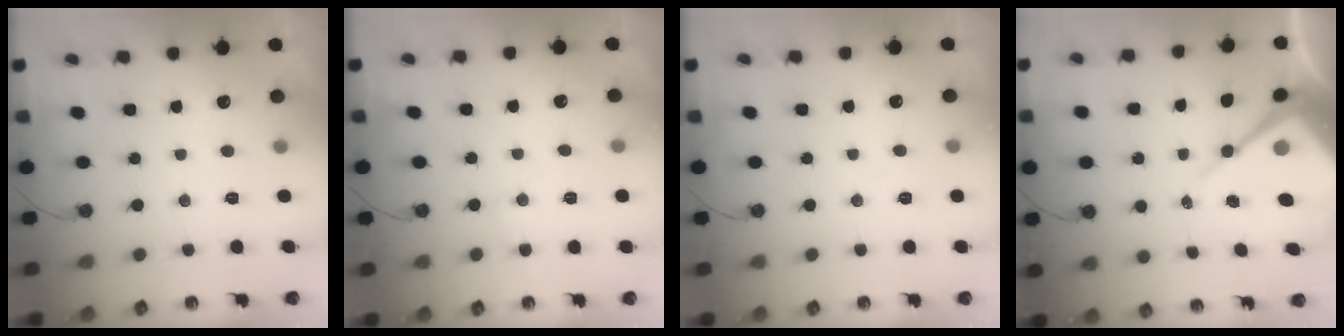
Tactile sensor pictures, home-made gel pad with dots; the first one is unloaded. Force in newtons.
{"total": 3.5, "press": 3.5, "slide": 0.5}
{"total": 4.5, "press": 4.5, "slide": 0.7}
{"total": 11.6, "press": 11.5, "slide": 0.8}